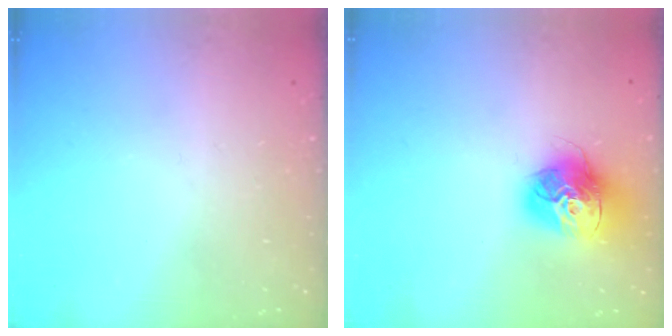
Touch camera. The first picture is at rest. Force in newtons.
{"total": 15.4, "press": 15.3, "slide": 1.5}